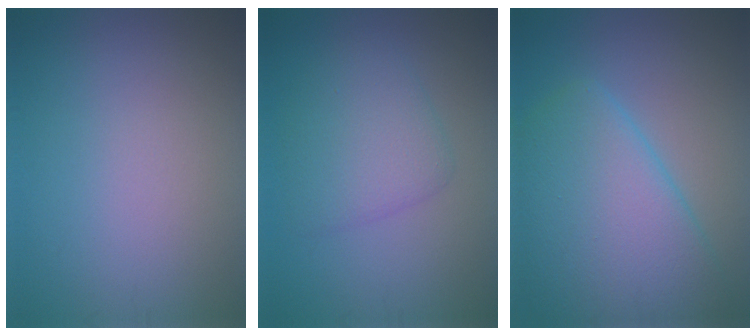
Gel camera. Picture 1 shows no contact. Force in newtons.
{"total": 3.8, "press": 3.8, "slide": 0.1}
{"total": 9.3, "press": 9.3, "slide": 0.4}